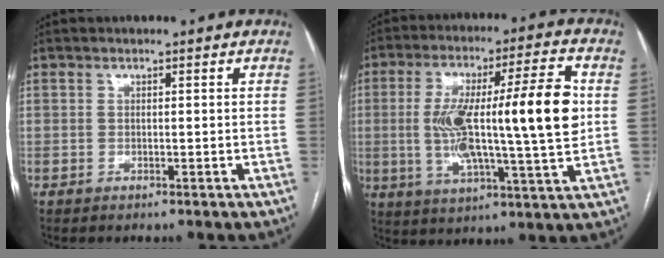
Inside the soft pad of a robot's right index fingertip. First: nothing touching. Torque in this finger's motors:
{"motor_torque": [1.49, -0.65, 0.59, 0.21]}